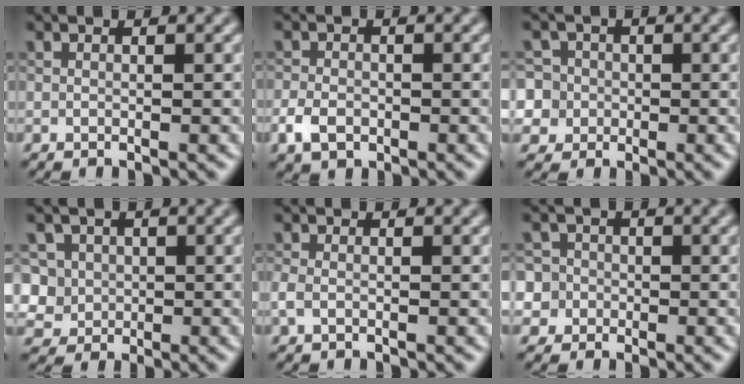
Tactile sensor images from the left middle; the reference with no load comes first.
{"total": 2.6, "force": [-1.1, 1.9, 1.5], "torque": [-0.030, -0.002, -0.028]}
{"total": 7.6, "force": [0.3, 7.2, 2.3], "torque": [-0.047, 0.029, -0.023]}
{"total": 5.5, "force": [1.3, 4.9, 2.0], "torque": [-0.042, 0.025, 0.010]}
{"total": 1.2, "force": [-0.4, 0.7, 0.9], "torque": [-0.023, -0.001, -0.011]}
{"total": 6.0, "force": [-0.7, 5.7, 1.5], "torque": [-0.030, 0.026, -0.039]}